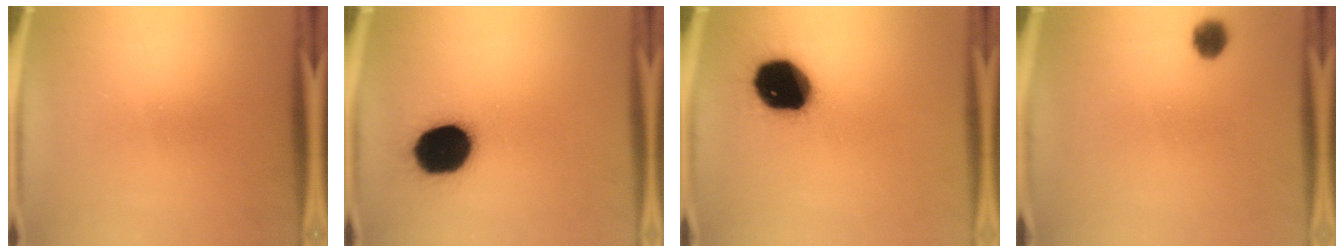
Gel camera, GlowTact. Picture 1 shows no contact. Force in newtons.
{"total": 19.4}
{"total": 19.1}
{"total": 4.2}